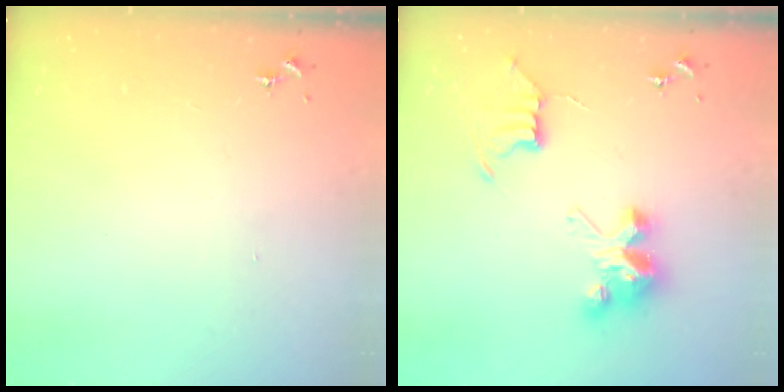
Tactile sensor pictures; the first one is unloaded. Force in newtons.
{"total": 11.8, "press": 11.7, "slide": 0.8}